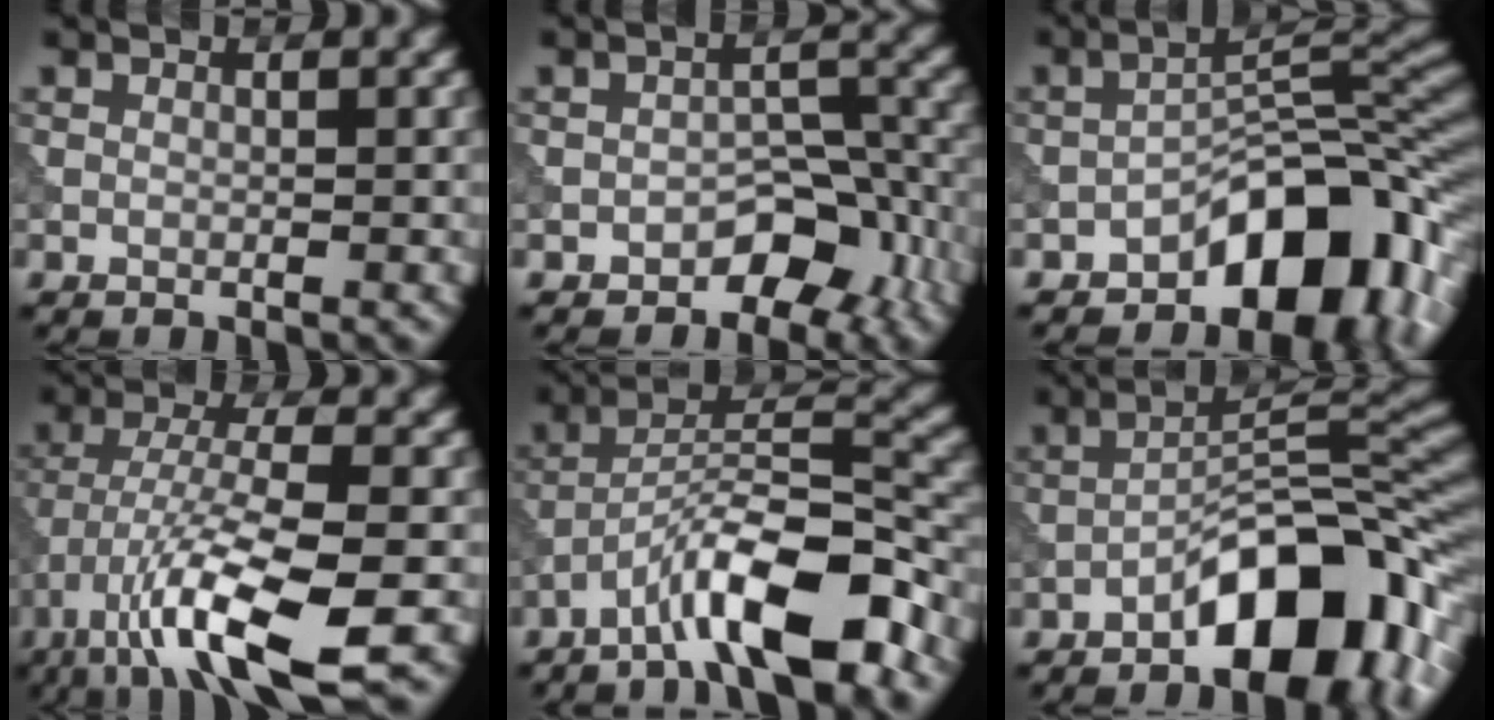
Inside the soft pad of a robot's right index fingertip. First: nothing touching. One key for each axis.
{"total": 4.8, "fx": -2.8, "fy": 2.9, "fz": 2.7, "tx": -0.018, "ty": 0.007, "tz": -0.043}
{"total": 10.2, "fx": -5.3, "fy": 5.0, "fz": 7.1, "tx": -0.071, "ty": 0.014, "tz": -0.094}
{"total": 11.0, "fx": -5.7, "fy": 2.6, "fz": 9.0, "tx": -0.168, "ty": -0.006, "tz": -0.106}
{"total": 9.7, "fx": -6.0, "fy": 2.3, "fz": 7.3, "tx": -0.117, "ty": 0.020, "tz": -0.108}
{"total": 11.1, "fx": -5.9, "fy": 4.2, "fz": 8.5, "tx": -0.105, "ty": 0.019, "tz": -0.108}